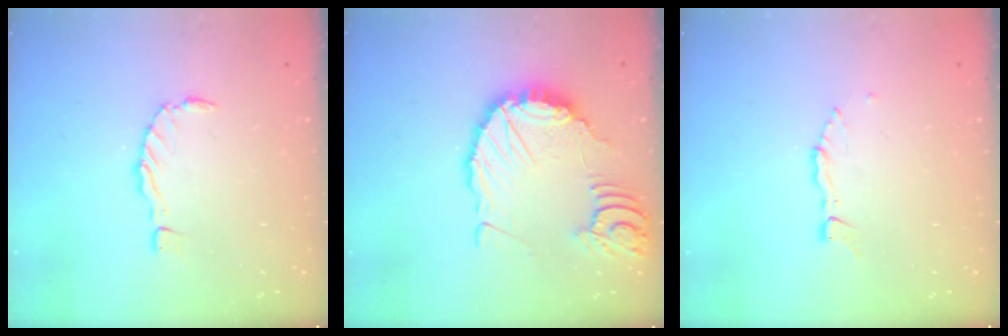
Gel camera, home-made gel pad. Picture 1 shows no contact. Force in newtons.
{"total": 14.7, "press": 14.6, "slide": 1.7}
{"total": 1.9, "press": 1.9, "slide": 0.2}